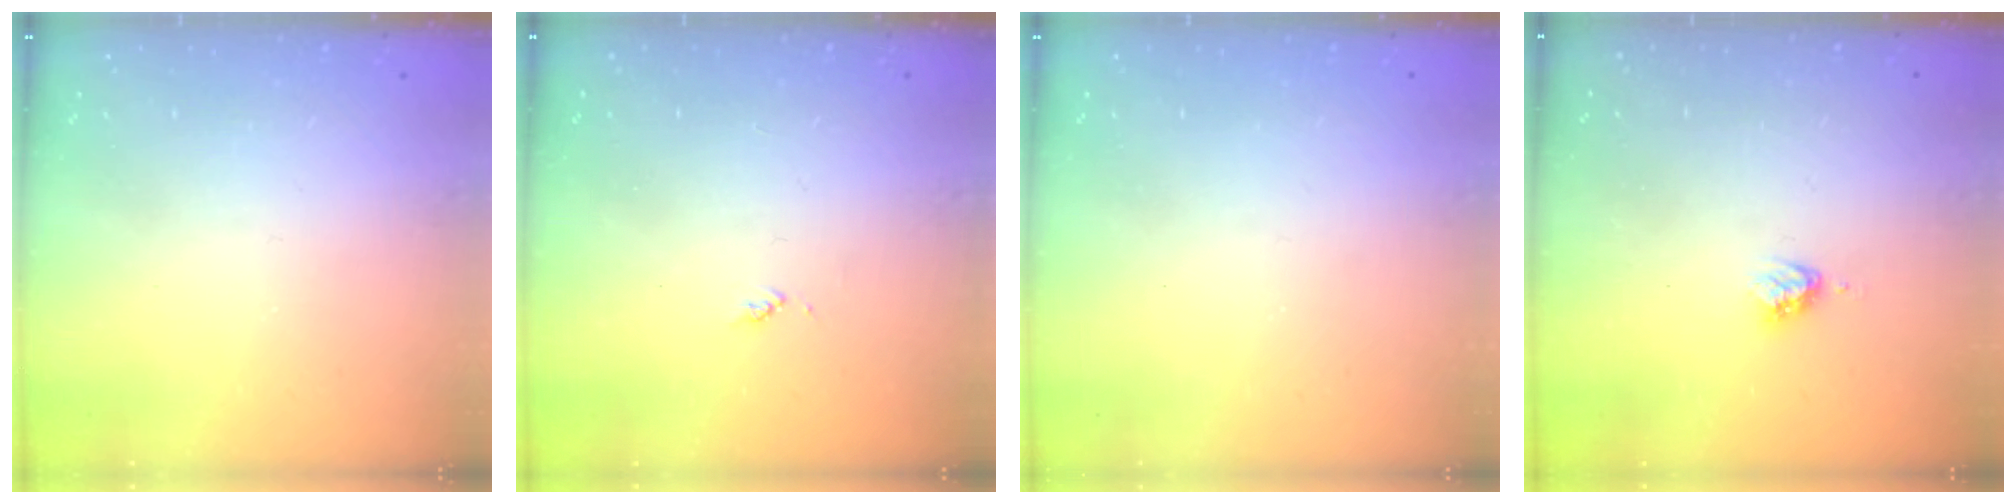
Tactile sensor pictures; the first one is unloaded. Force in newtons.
{"total": 3.6, "press": 3.6, "slide": 0.5}
{"total": 0.0}
{"total": 4.5, "press": 4.5, "slide": 0.5}